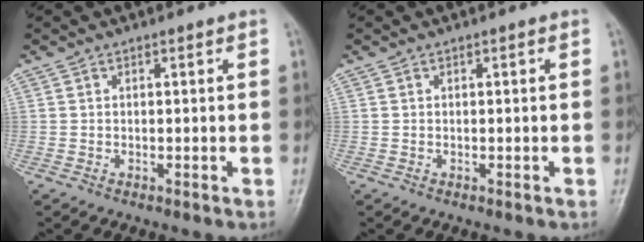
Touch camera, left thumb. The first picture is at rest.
{"total": 0.0}